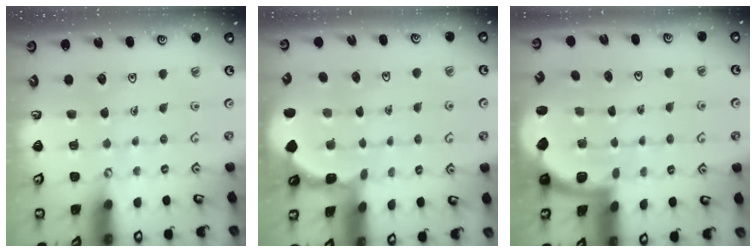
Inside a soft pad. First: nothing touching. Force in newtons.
{"total": 1.5, "press": 1.5, "slide": 0.2}
{"total": 2.0, "press": 1.9, "slide": 0.5}